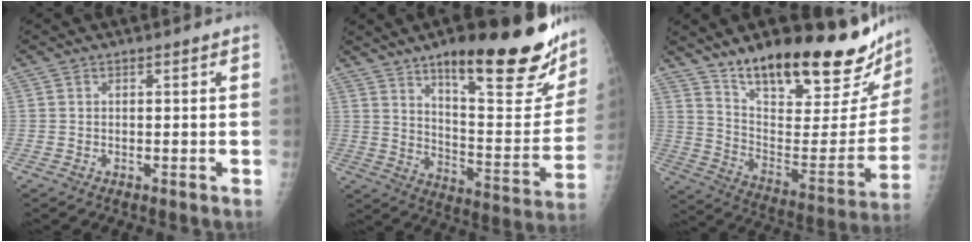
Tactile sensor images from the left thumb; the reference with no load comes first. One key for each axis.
{"total": 27.6, "fx": 16.7, "fy": 7.7, "fz": 20.6, "tx": -0.245, "ty": -0.074, "tz": 0.248}
{"total": 29.4, "fx": 21.5, "fy": 8.7, "fz": 18.1, "tx": -0.242, "ty": -0.095, "tz": 0.325}